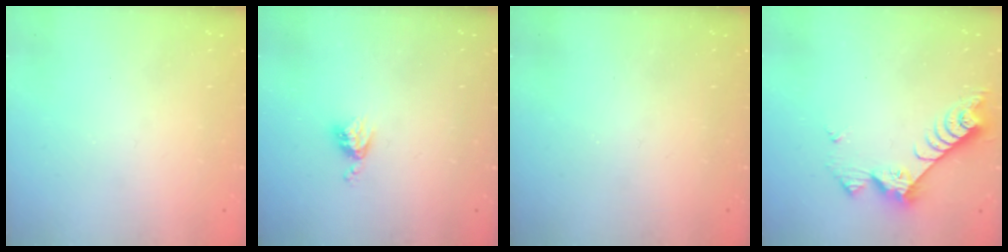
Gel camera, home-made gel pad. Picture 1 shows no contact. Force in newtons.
{"total": 3.6, "press": 3.6, "slide": 0.4}
{"total": 0.0}
{"total": 7.6, "press": 7.6, "slide": 0.4}